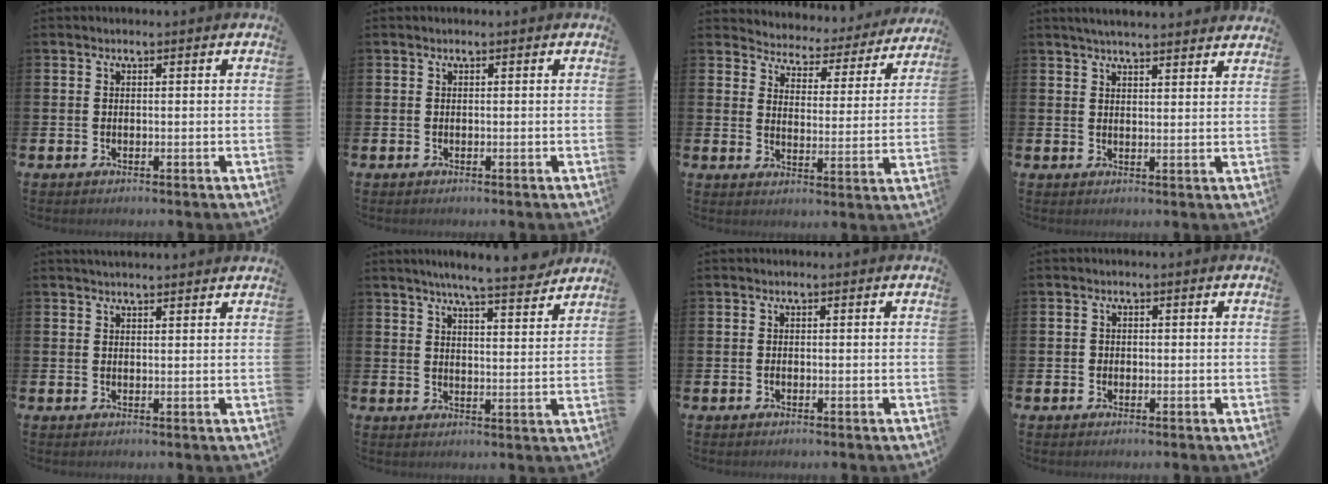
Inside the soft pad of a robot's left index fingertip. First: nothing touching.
{"total": 0.0}
{"total": 4.3, "force": [4.1, 1.3, 0.0], "torque": [-0.022, -0.042, 0.063]}
{"total": 3.7, "force": [3.6, 0.0, 0.8], "torque": [-0.021, -0.015, 0.065]}
{"total": 2.1, "force": [2.1, 0.1, 0.3], "torque": [0.001, -0.010, 0.036]}
{"total": 6.9, "force": [6.5, 0.0, 2.3], "torque": [-0.038, -0.039, 0.111]}
{"total": 0.0}
{"total": 0.9, "force": [-0.3, 0.9, 0.2], "torque": [-0.001, 0.003, -0.008]}